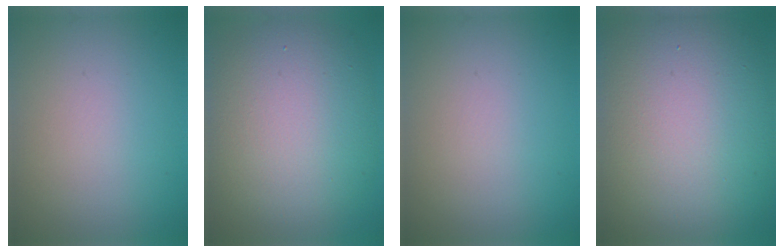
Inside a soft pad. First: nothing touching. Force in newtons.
{"total": 10.8, "press": 10.8, "slide": 0.4}
{"total": 0.0}
{"total": 16.6, "press": 16.5, "slide": 1.5}